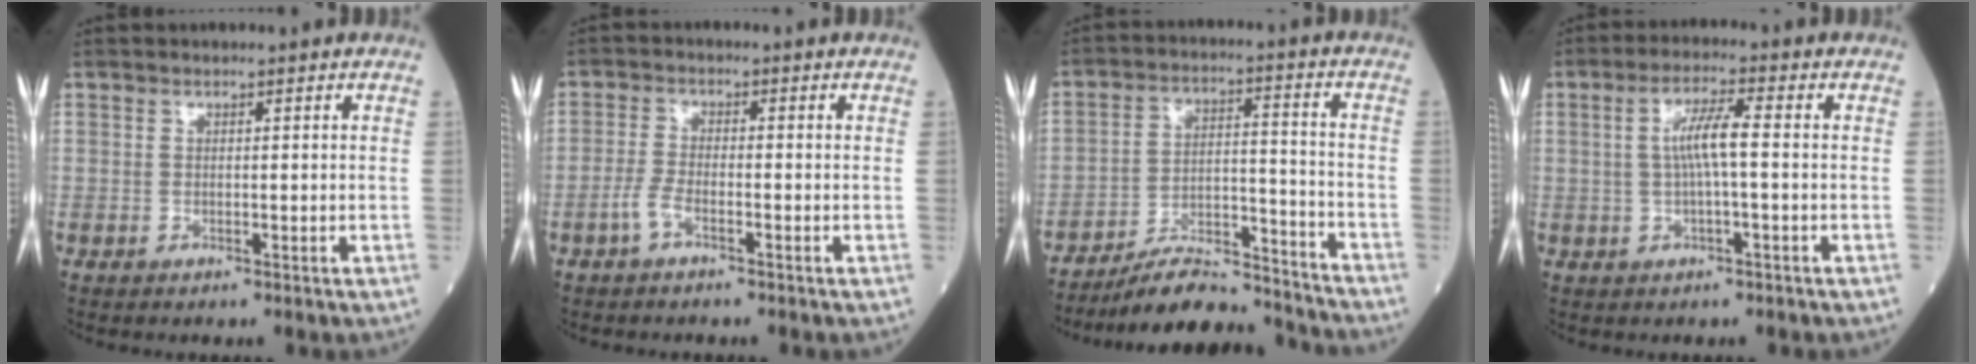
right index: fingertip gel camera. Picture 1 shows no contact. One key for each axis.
{"total": 2.8, "fx": -1.6, "fy": 0.7, "fz": 2.1, "tx": -0.048, "ty": 0.001, "tz": -0.037}
{"total": 13.5, "fx": -13.0, "fy": 1.4, "fz": 3.6, "tx": -0.056, "ty": 0.027, "tz": -0.213}
{"total": 5.2, "fx": 0.2, "fy": 0.3, "fz": 5.2, "tx": -0.100, "ty": 0.011, "tz": 0.002}